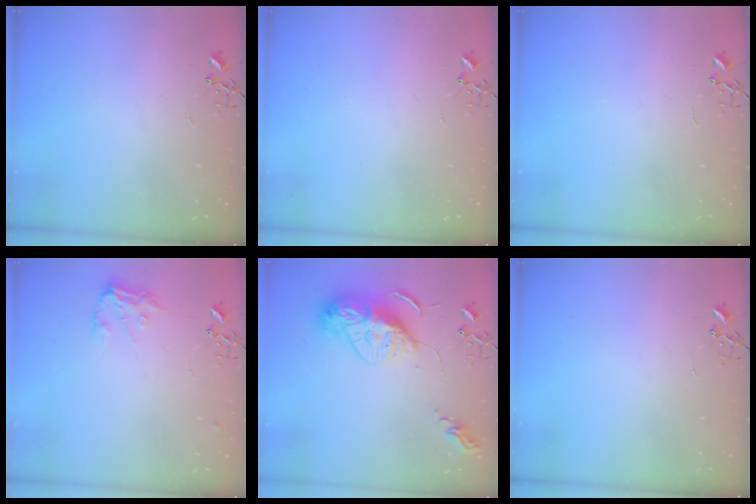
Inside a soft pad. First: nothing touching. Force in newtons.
{"total": 0.0}
{"total": 0.0}
{"total": 9.8, "press": 9.8, "slide": 0.6}
{"total": 12.9, "press": 12.8, "slide": 1.3}
{"total": 0.0}